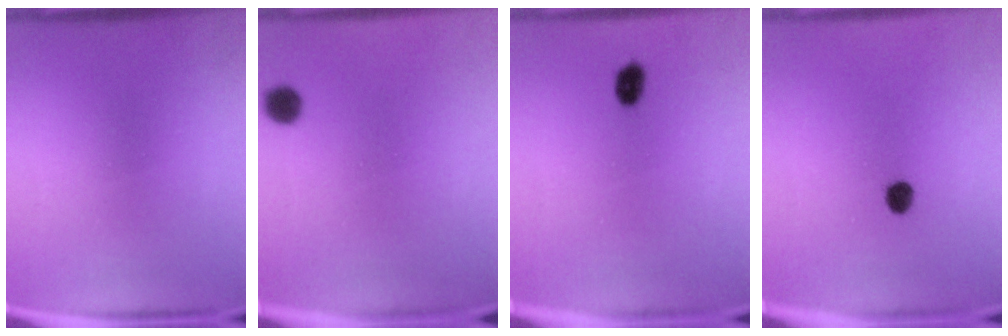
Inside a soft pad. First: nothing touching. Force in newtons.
{"total": 3.2}
{"total": 2.8}
{"total": 2.8}